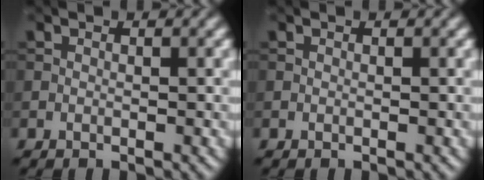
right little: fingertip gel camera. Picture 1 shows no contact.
{"total": 0.0}